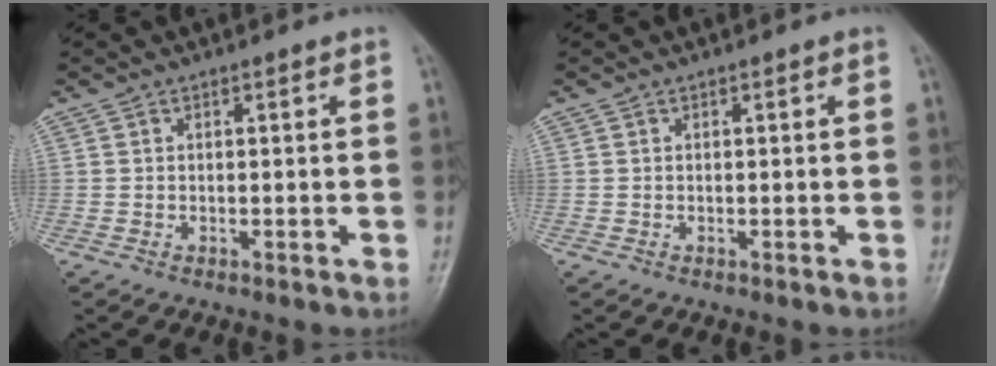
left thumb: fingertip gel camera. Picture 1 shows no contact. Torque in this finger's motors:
{"motor_torque": [0.00, 0.00, 0.00, -0.03, 0.00]}